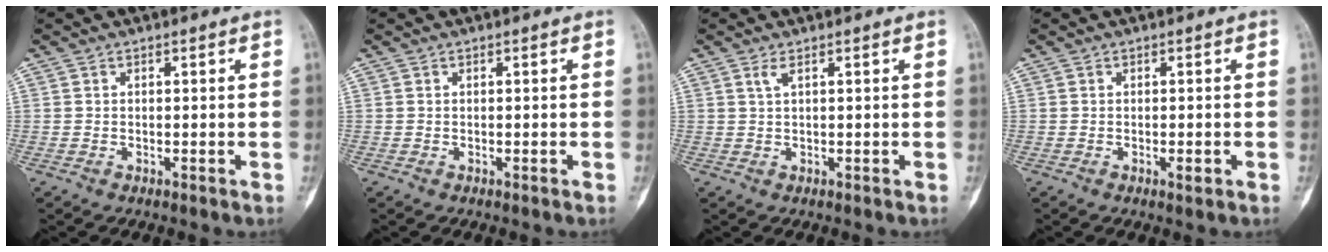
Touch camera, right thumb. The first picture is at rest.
{"total": 0.0}
{"total": 1.2, "force": [0.6, 0.2, 1.0], "torque": [-0.030, 0.002, 0.016]}
{"total": 1.3, "force": [-0.4, 0.4, 1.2], "torque": [-0.020, -0.002, -0.004]}